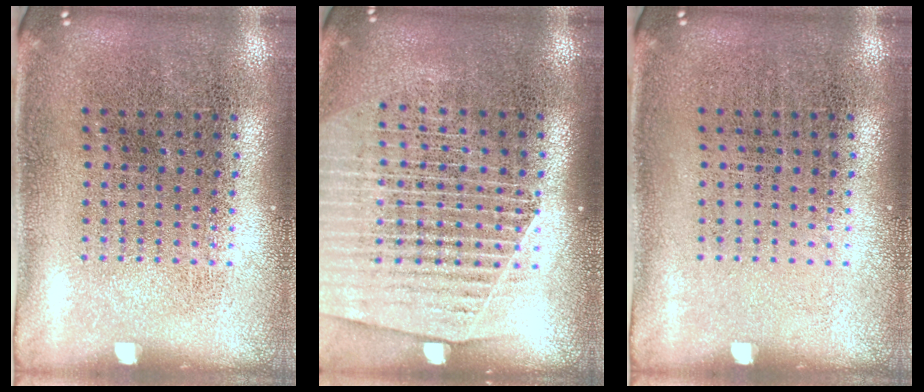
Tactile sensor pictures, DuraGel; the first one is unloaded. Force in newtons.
{"total": 1.7, "press": 1.6, "slide": 0.5}
{"total": 0.0}